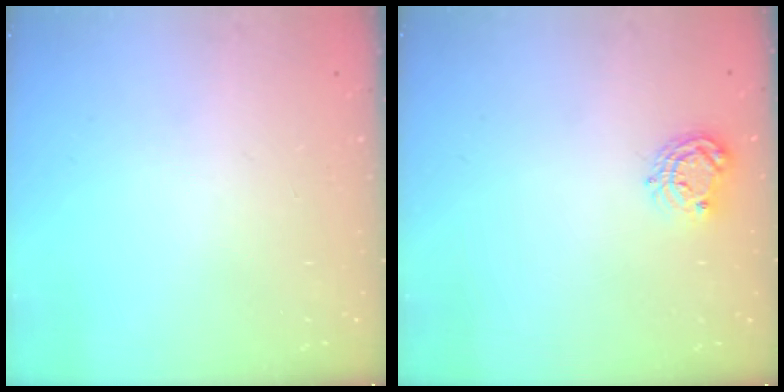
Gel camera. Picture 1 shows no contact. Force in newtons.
{"total": 6.8, "press": 6.8, "slide": 0.6}